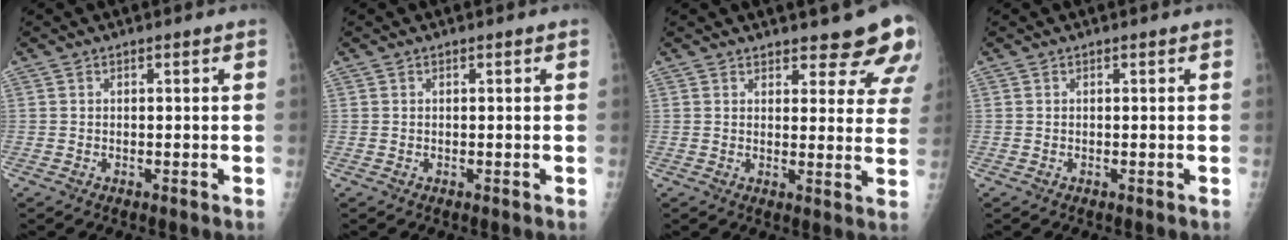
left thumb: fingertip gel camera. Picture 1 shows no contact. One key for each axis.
{"total": 0.0}
{"total": 10.9, "fx": 9.1, "fy": 3.7, "fz": 4.8, "tx": -0.014, "ty": -0.053, "tz": 0.092}
{"total": 0.0}